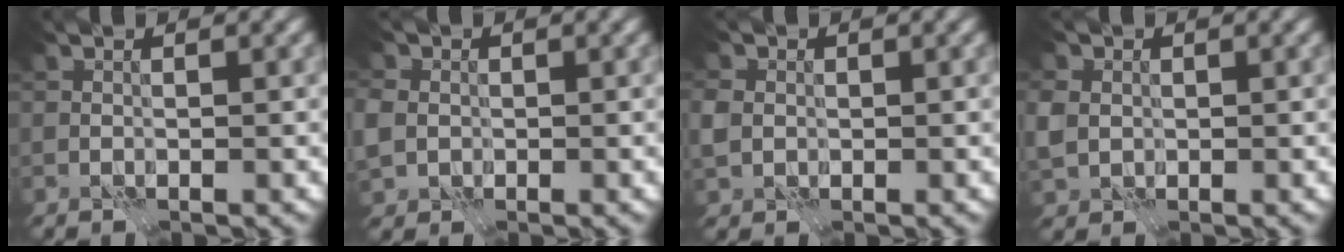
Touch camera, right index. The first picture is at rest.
{"total": 3.4, "force": [-0.1, 3.1, 1.5], "torque": [-0.054, 0.003, 0.000]}
{"total": 2.4, "force": [0.2, 2.1, 1.1], "torque": [-0.034, 0.005, 0.000]}
{"total": 3.0, "force": [0.3, 2.7, 1.4], "torque": [-0.047, 0.003, 0.006]}